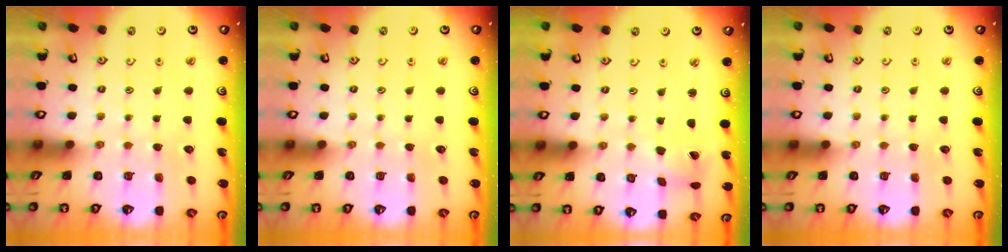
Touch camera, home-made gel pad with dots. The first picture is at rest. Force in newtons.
{"total": 0.0}
{"total": 2.1, "press": 2.0, "slide": 0.3}
{"total": 0.0}